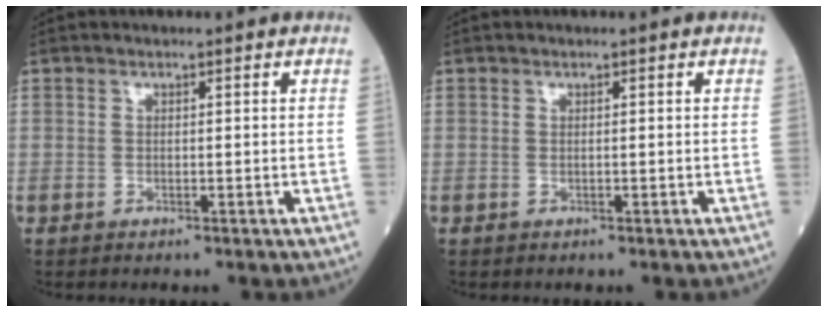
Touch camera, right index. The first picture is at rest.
{"total": 0.0}